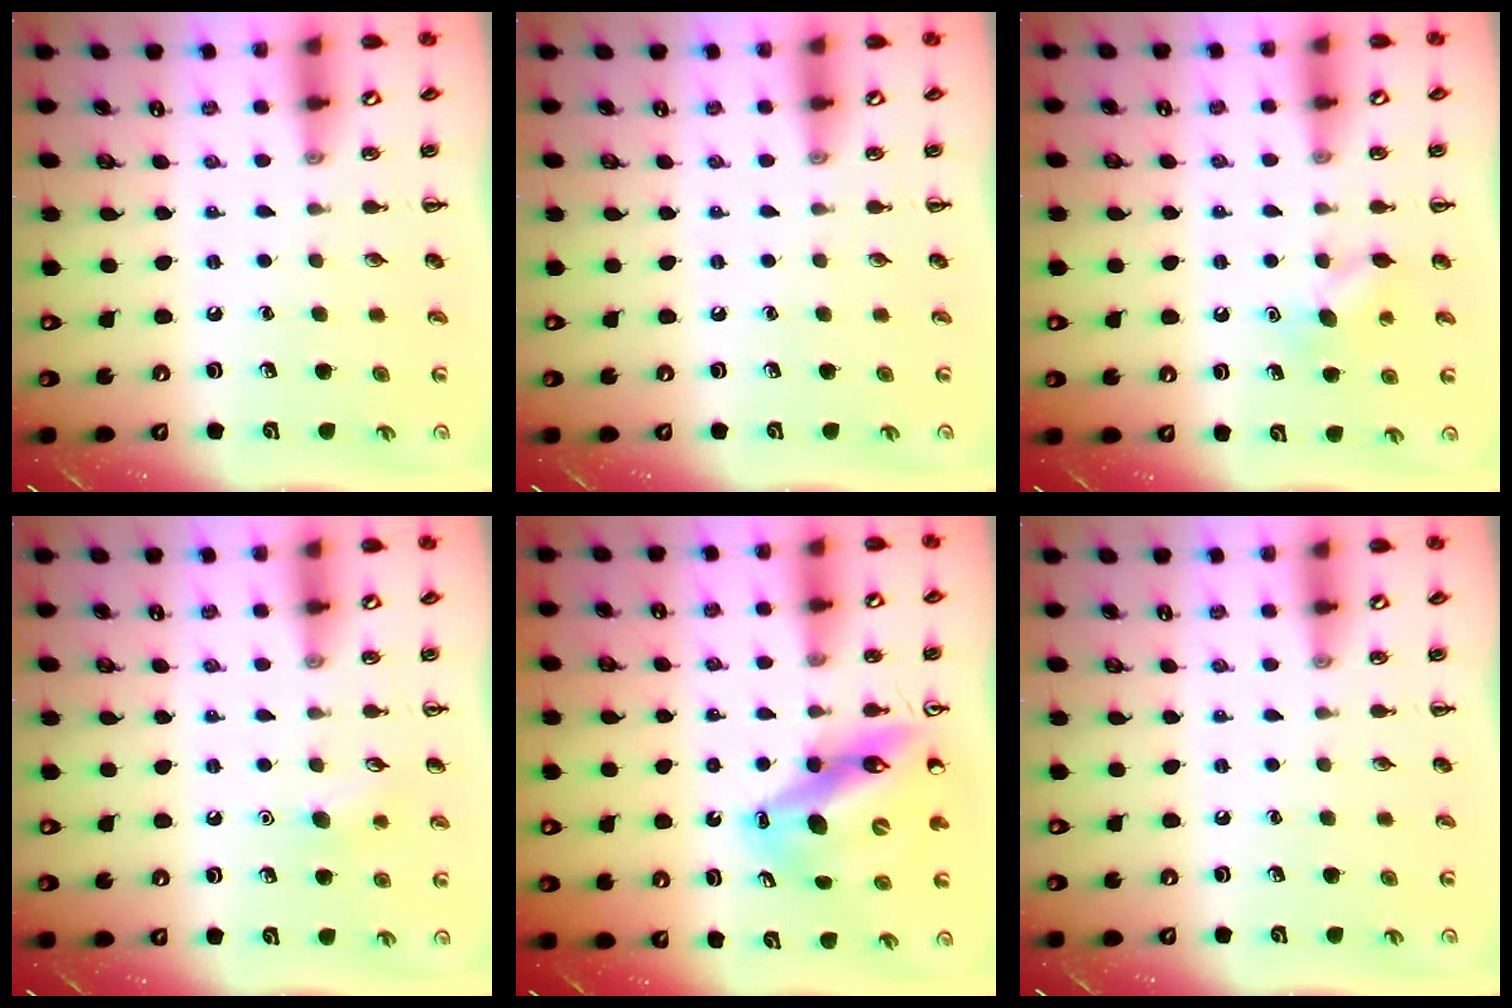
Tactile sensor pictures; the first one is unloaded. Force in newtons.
{"total": 0.0}
{"total": 6.4, "press": 6.3, "slide": 1.1}
{"total": 6.7, "press": 6.4, "slide": 1.9}
{"total": 14.4, "press": 13.7, "slide": 4.3}
{"total": 0.0}